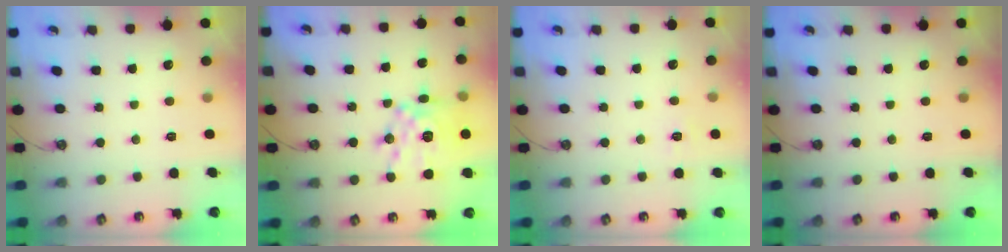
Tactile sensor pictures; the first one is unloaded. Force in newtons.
{"total": 14.8, "press": 14.8, "slide": 1.4}
{"total": 4.2, "press": 4.2, "slide": 0.5}
{"total": 0.0}